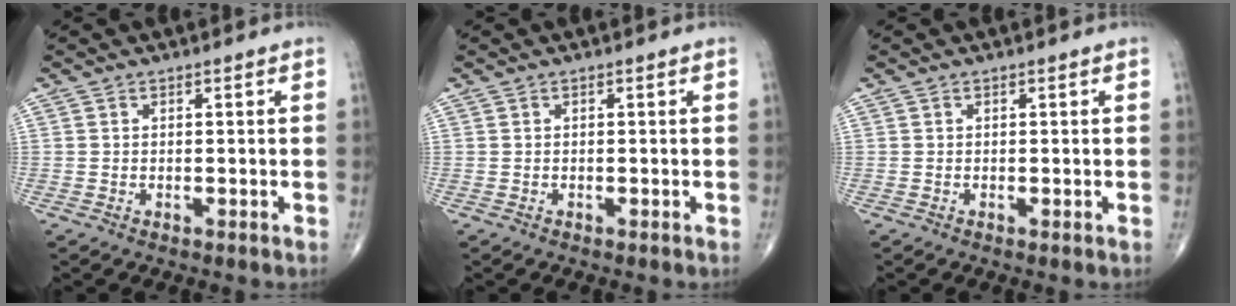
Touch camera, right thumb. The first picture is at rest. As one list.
[{"total": 0.0}, {"total": 0.0}]